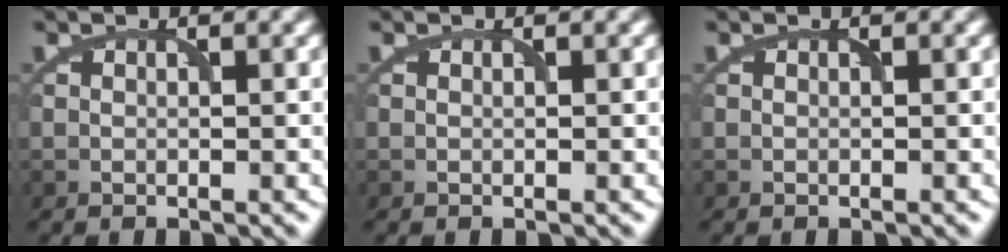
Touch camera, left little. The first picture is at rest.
{"total": 0.0}
{"total": 0.0}